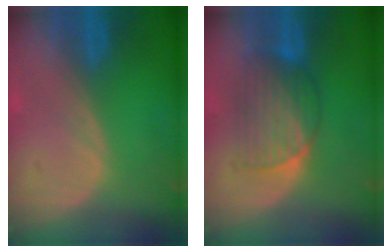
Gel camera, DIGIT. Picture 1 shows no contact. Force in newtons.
{"total": 6.8, "press": 6.7, "slide": 0.9}